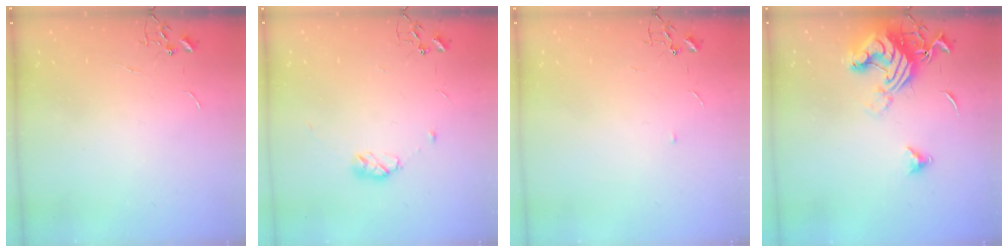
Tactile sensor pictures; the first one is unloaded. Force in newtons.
{"total": 6.6, "press": 6.5, "slide": 0.7}
{"total": 4.0, "press": 4.0, "slide": 0.6}
{"total": 15.5, "press": 15.4, "slide": 1.8}